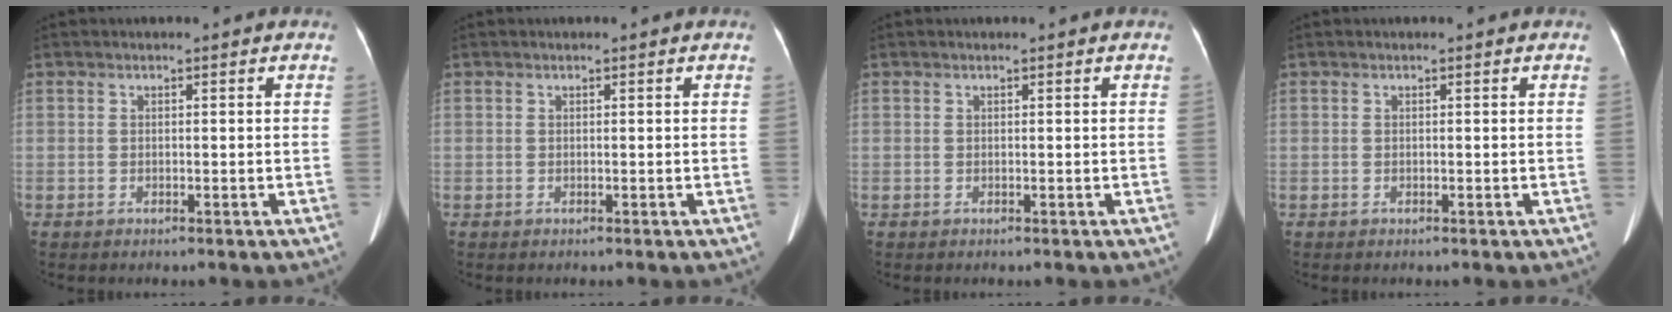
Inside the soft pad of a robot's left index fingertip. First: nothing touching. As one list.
[{"total": 0.0}, {"total": 0.0}, {"total": 0.0}]